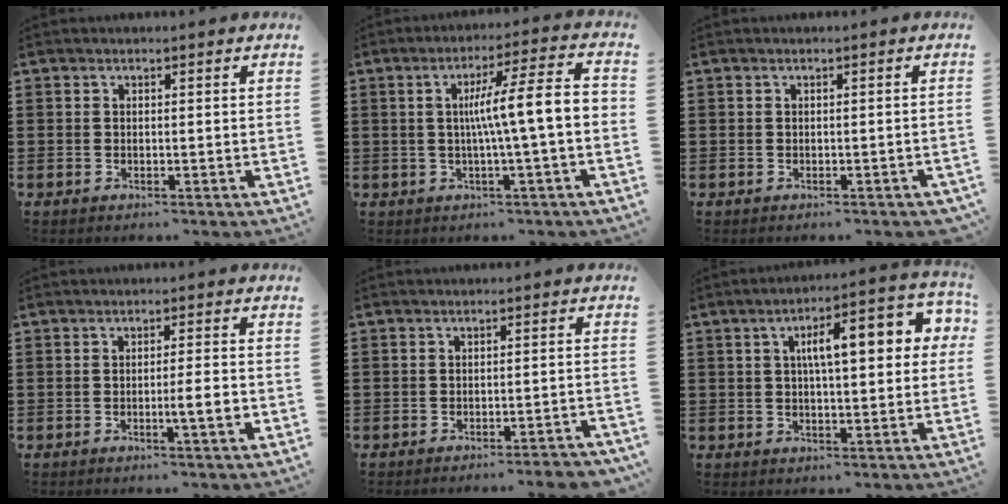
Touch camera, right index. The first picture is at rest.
{"total": 8.8, "force": [-0.4, 0.2, 8.8], "torque": [-0.152, -0.004, -0.016]}
{"total": 0.5, "force": [-0.4, 0.3, 0.1], "torque": [-0.004, -0.002, -0.009]}
{"total": 4.2, "force": [-1.3, 0.1, 4.0], "torque": [-0.065, -0.010, -0.021]}
{"total": 2.6, "force": [-2.4, -0.2, 1.0], "torque": [-0.018, -0.004, -0.048]}
{"total": 9.1, "force": [2.3, 2.8, 8.3], "torque": [-0.132, -0.002, 0.028]}